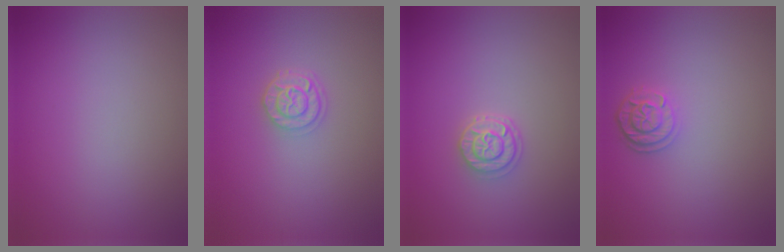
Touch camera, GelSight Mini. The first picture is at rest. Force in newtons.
{"total": 2.4, "press": 1.9, "slide": 1.4}
{"total": 2.3, "press": 2.0, "slide": 1.1}
{"total": 2.1, "press": 1.9, "slide": 0.9}